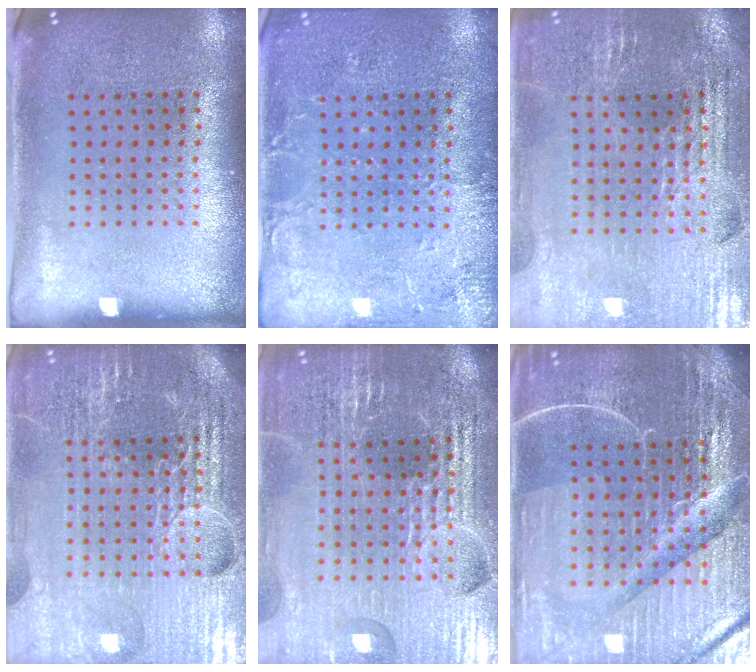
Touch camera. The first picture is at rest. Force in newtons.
{"total": 2.9, "press": 2.9, "slide": 0.4}
{"total": 2.9, "press": 2.8, "slide": 0.5}
{"total": 6.2, "press": 5.5, "slide": 2.9}
{"total": 5.2, "press": 4.8, "slide": 2.0}
{"total": 6.6, "press": 5.9, "slide": 3.0}